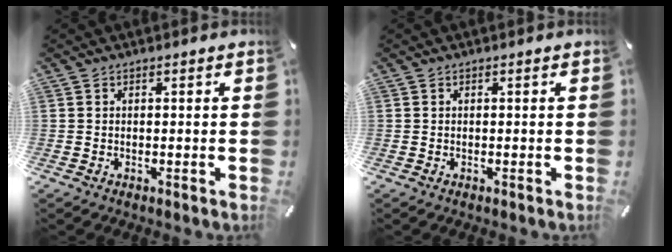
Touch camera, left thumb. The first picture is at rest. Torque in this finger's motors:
{"motor_torque": [0.00, 0.00, 0.00, 0.00, 0.00]}